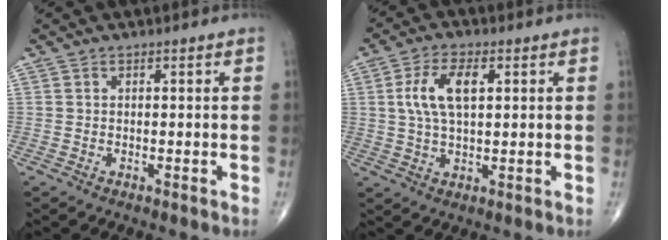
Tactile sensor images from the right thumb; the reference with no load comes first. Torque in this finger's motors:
{"motor_torque": [0.04, 0.05, 0.41, 0.20, 0.07]}